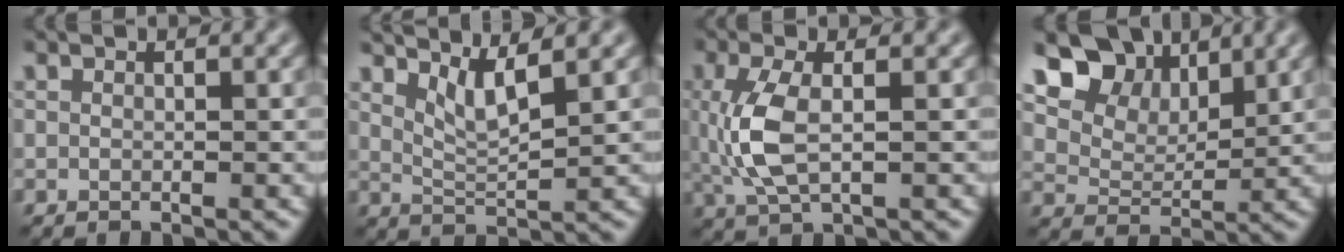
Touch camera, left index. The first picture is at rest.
{"total": 3.4, "force": [2.3, 0.6, 2.5], "torque": [-0.044, -0.005, 0.047]}
{"total": 4.7, "force": [0.1, 2.0, 4.3], "torque": [-0.109, -0.001, 0.001]}
{"total": 9.3, "force": [6.0, 5.6, 4.3], "torque": [-0.095, -0.001, 0.113]}